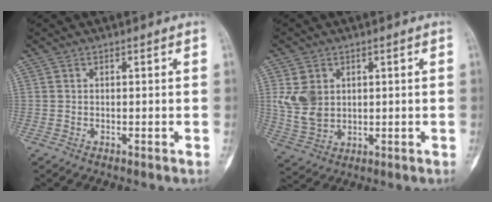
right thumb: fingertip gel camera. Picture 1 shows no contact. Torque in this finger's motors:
{"motor_torque": [-0.32, 0.86, 0.56, 0.55, 0.15]}